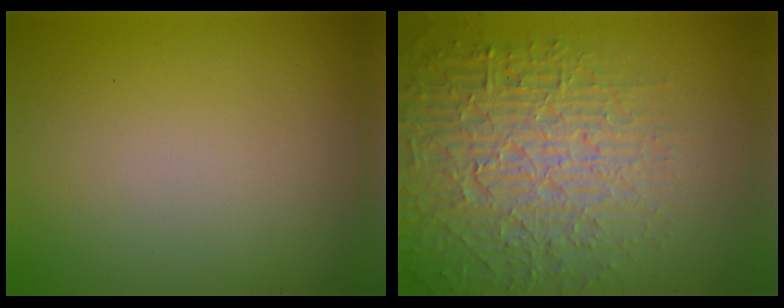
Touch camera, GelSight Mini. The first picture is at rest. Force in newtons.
{"total": 6.4, "press": 6.2, "slide": 1.7}